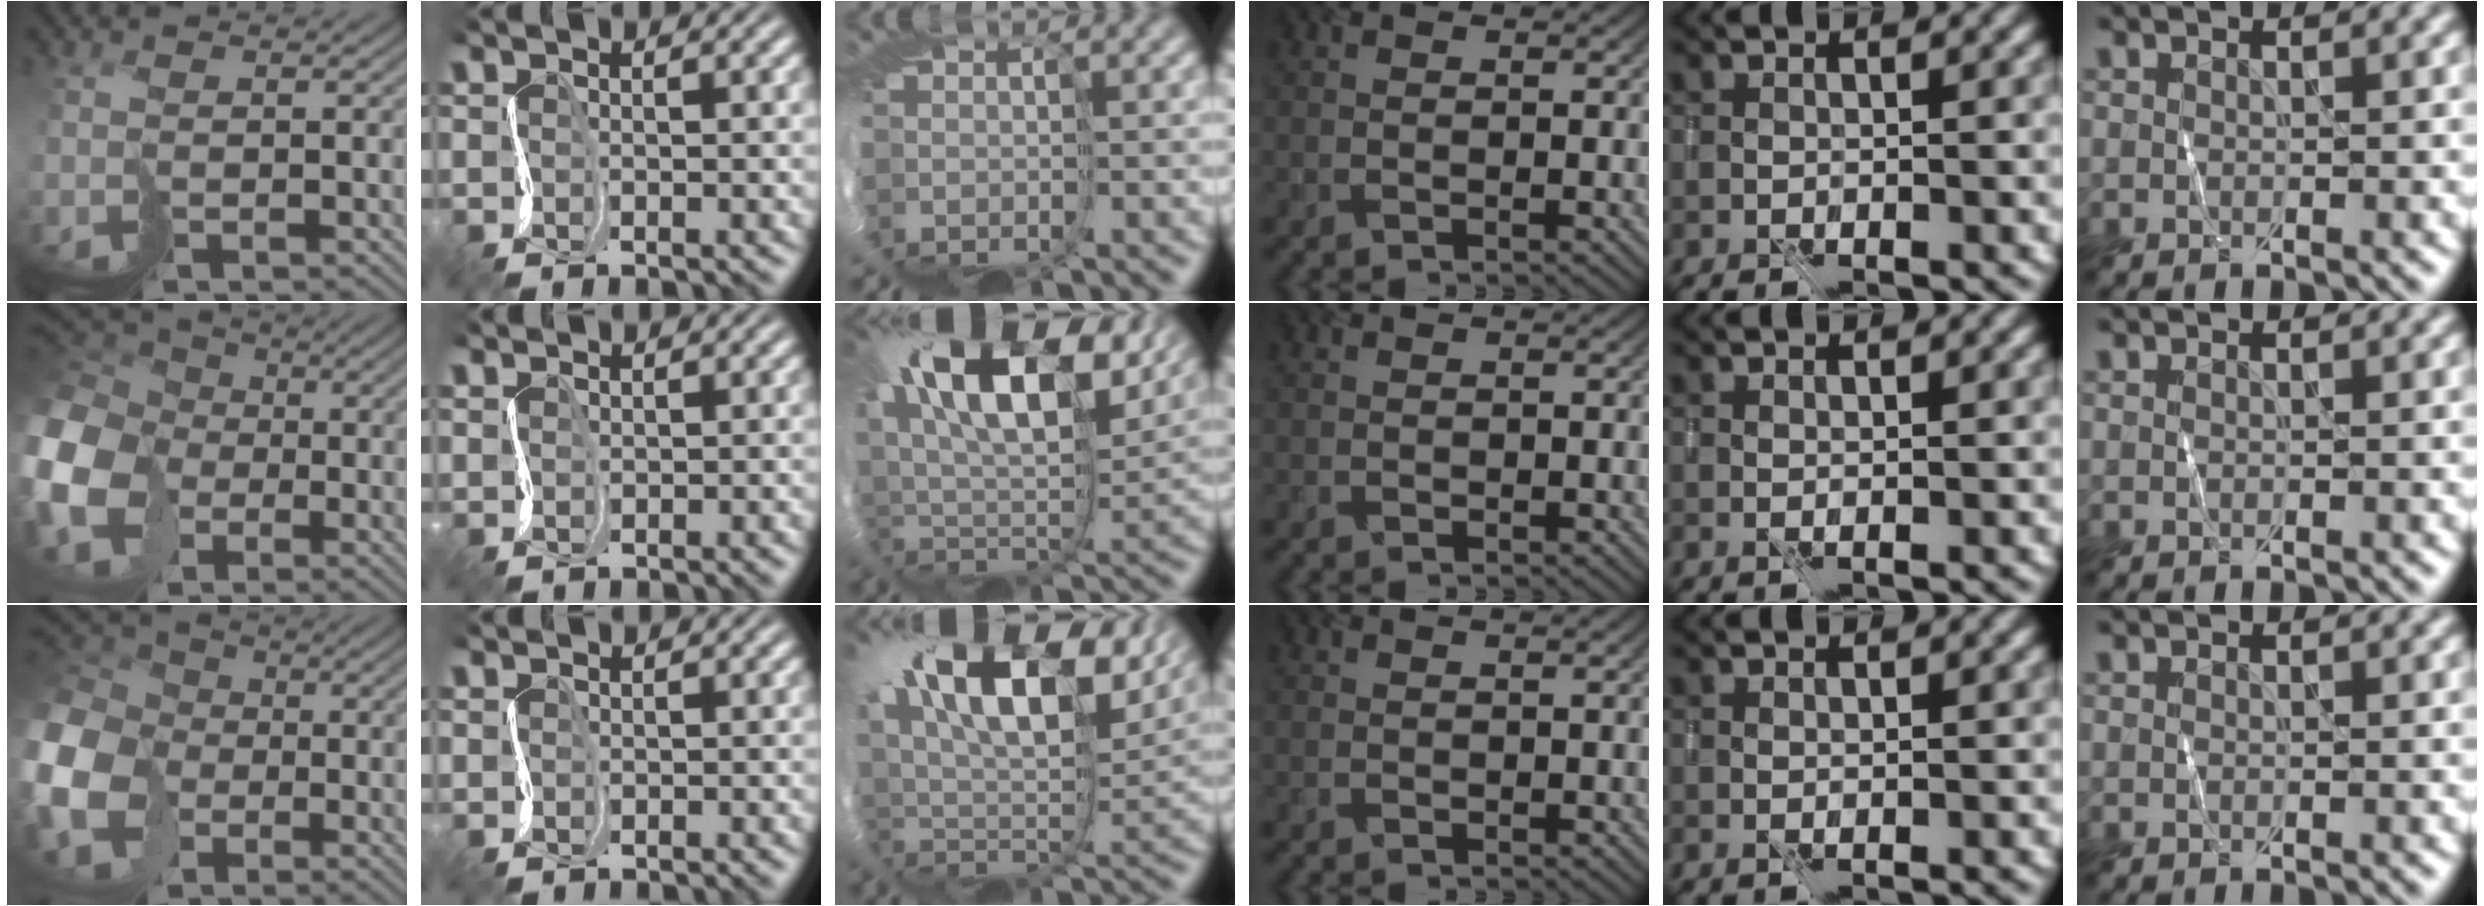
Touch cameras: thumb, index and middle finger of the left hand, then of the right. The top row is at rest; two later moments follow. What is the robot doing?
{"motion": "cut", "object": "tissue"}